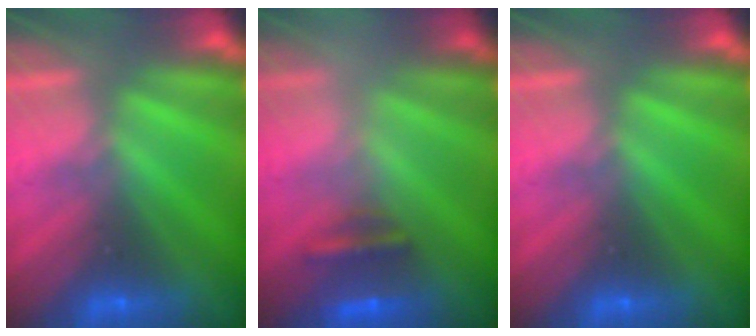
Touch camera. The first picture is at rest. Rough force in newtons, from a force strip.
{"total": 2.5}
{"total": 0.0}